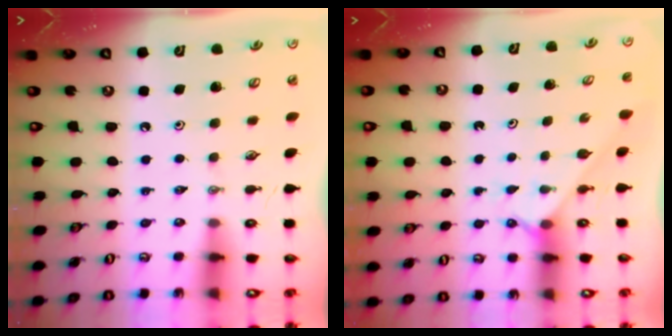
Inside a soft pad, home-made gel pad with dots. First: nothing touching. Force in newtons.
{"total": 2.9, "press": 2.8, "slide": 0.3}